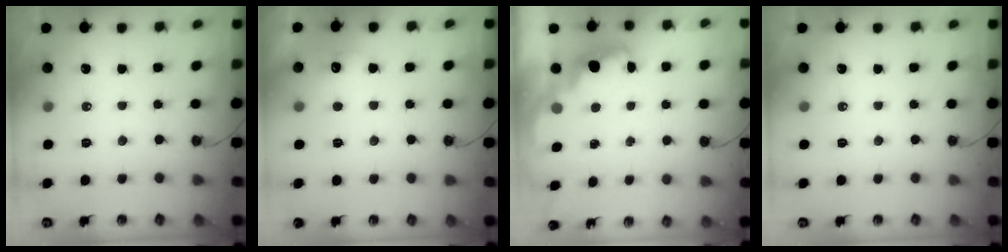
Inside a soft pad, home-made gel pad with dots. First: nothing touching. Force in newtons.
{"total": 5.8, "press": 5.7, "slide": 1.1}
{"total": 2.4, "press": 2.3, "slide": 0.5}
{"total": 0.0}